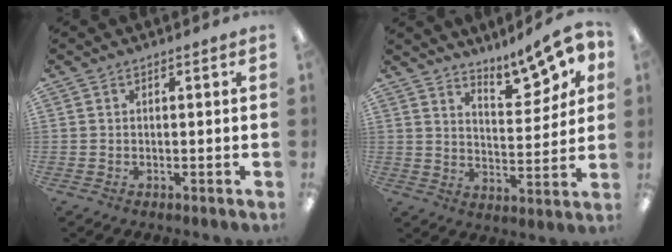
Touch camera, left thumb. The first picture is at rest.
{"total": 11.6, "force": [9.0, 4.2, 6.1], "torque": [-0.066, -0.066, 0.154]}